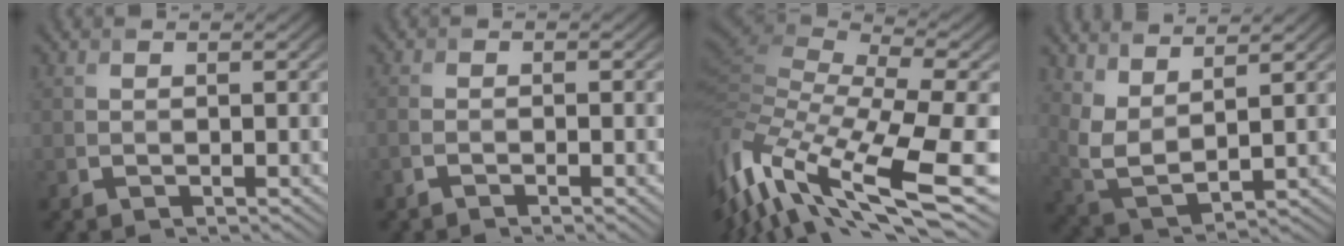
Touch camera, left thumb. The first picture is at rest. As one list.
[{"total": 1.8, "force": [-1.2, 0.3, 1.4], "torque": [-0.029, 0.000, -0.025]}, {"total": 16.6, "force": [-4.2, 6.3, 14.8], "torque": [-0.340, -0.025, -0.061]}, {"total": 6.5, "force": [4.4, 2.2, 4.3], "torque": [-0.117, -0.002, 0.093]}]